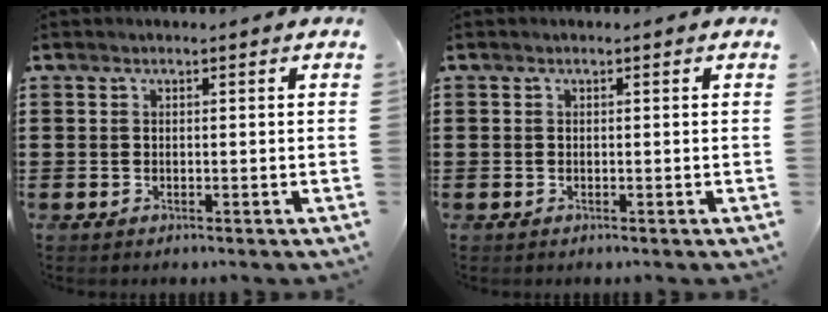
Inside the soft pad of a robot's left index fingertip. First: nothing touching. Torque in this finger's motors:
{"motor_torque": [-1.31, 0.83, -0.66, -0.21]}